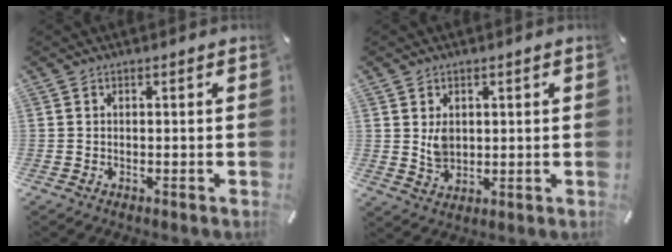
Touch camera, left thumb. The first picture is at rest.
{"total": 4.5, "force": [1.5, 3.6, 2.2], "torque": [-0.031, -0.003, 0.028]}